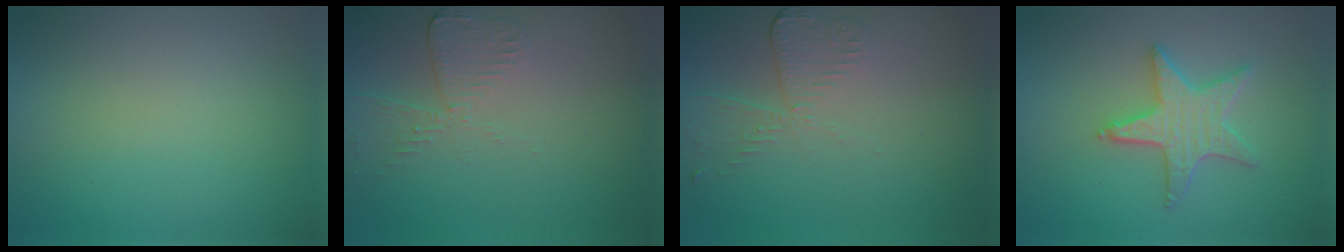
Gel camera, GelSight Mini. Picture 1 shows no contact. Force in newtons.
{"total": 2.5, "press": 2.3, "slide": 1.0}
{"total": 2.6, "press": 2.3, "slide": 1.2}
{"total": 4.3, "press": 4.2, "slide": 0.8}